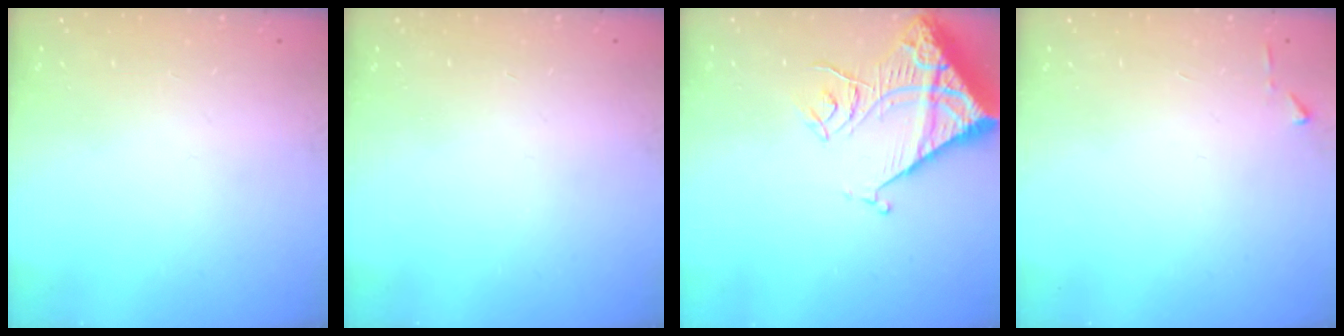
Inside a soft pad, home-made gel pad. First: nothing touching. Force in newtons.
{"total": 0.0}
{"total": 14.6, "press": 14.5, "slide": 1.4}
{"total": 3.9, "press": 3.9, "slide": 0.5}